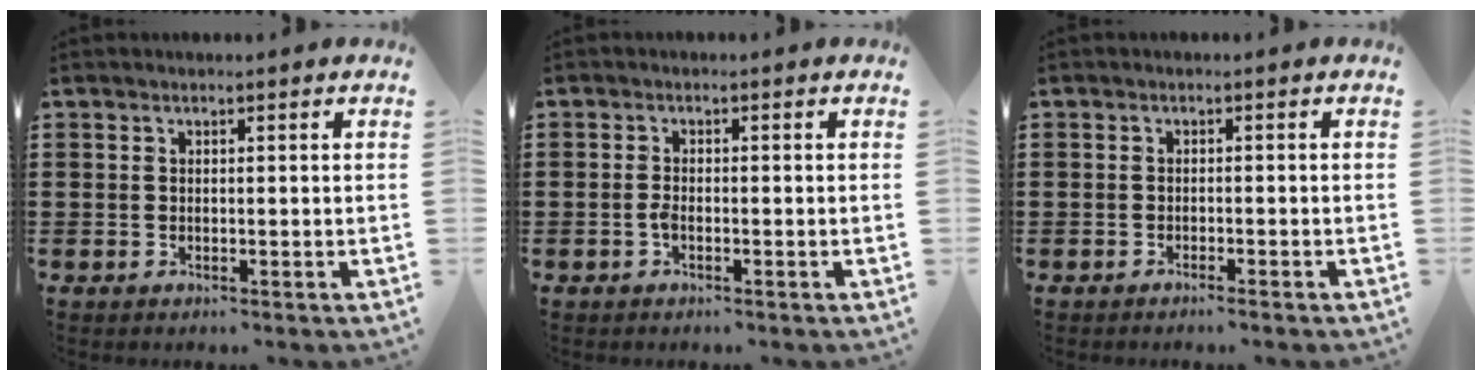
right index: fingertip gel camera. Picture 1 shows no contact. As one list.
[{"total": 1.3, "force": [-0.6, 0.4, 1.1], "torque": [-0.030, -0.004, -0.013]}, {"total": 1.0, "force": [-0.9, -0.2, 0.3], "torque": [-0.005, 0.000, -0.019]}]